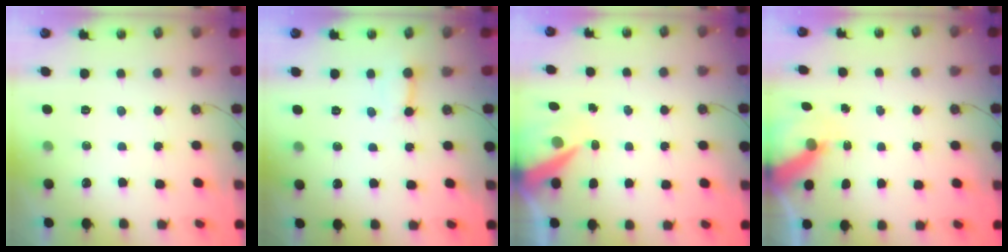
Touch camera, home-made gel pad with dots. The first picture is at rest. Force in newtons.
{"total": 2.9, "press": 2.9, "slide": 0.4}
{"total": 8.0, "press": 8.0, "slide": 0.6}
{"total": 5.3, "press": 5.2, "slide": 0.7}